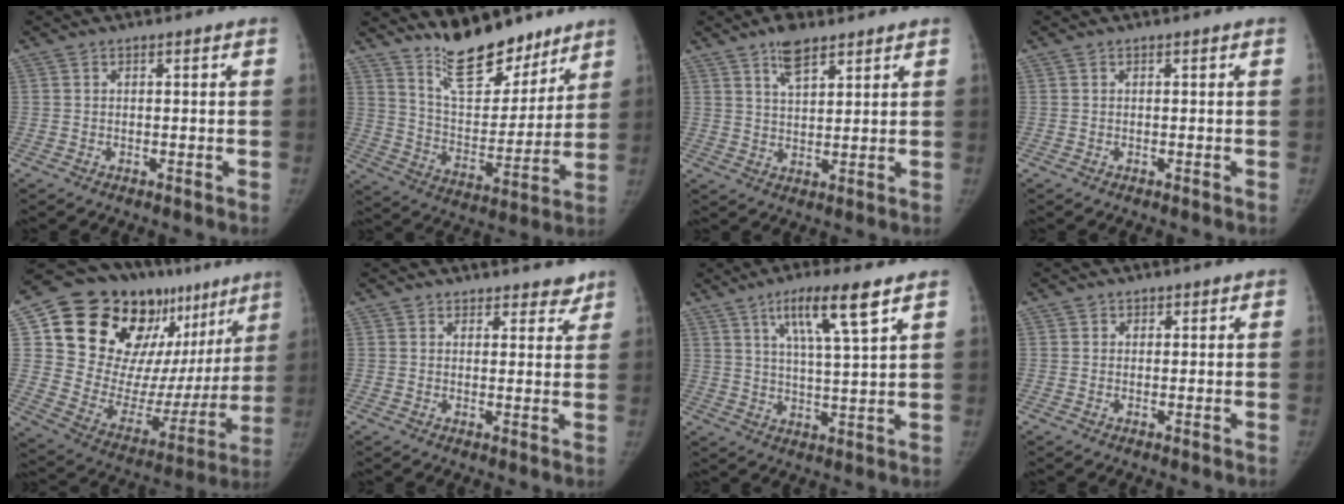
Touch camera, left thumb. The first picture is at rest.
{"total": 16.4, "force": [13.0, 6.7, 7.4], "torque": [-0.066, -0.095, 0.220]}
{"total": 6.0, "force": [4.1, 2.4, 3.6], "torque": [-0.043, -0.022, 0.071]}
{"total": 0.0}
{"total": 30.0, "force": [16.2, 16.5, 19.1], "torque": [-0.232, -0.024, 0.261]}
{"total": 3.8, "force": [3.2, 2.0, 0.4], "torque": [0.033, -0.021, 0.035]}
{"total": 10.4, "force": [5.8, 1.1, 8.6], "torque": [-0.151, -0.025, 0.102]}
{"total": 1.0, "force": [0.4, 0.9, -0.1], "torque": [0.021, 0.001, -0.001]}